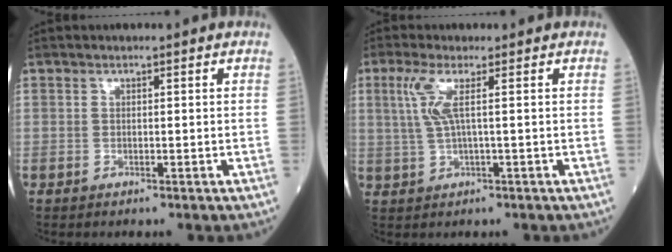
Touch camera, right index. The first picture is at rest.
{"total": 3.9, "force": [1.1, -0.1, 3.7], "torque": [-0.092, 0.009, 0.027]}